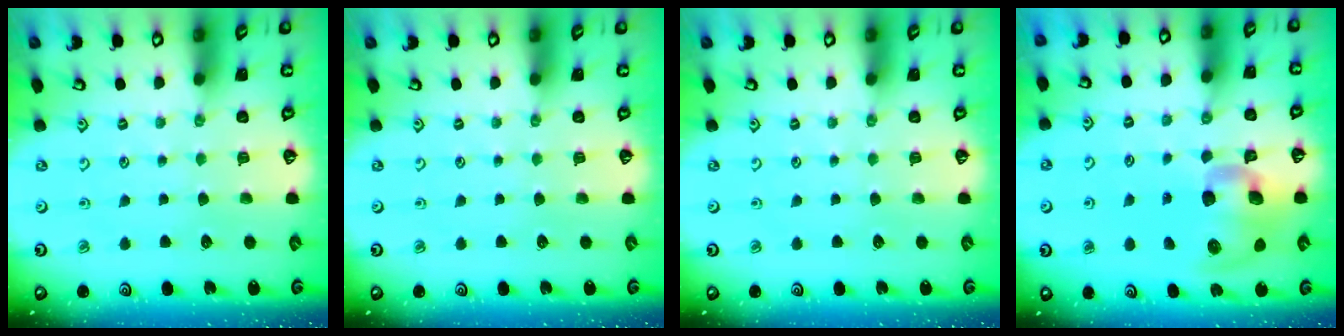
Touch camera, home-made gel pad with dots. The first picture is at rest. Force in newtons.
{"total": 0.0}
{"total": 0.0}
{"total": 14.0, "press": 13.8, "slide": 2.4}